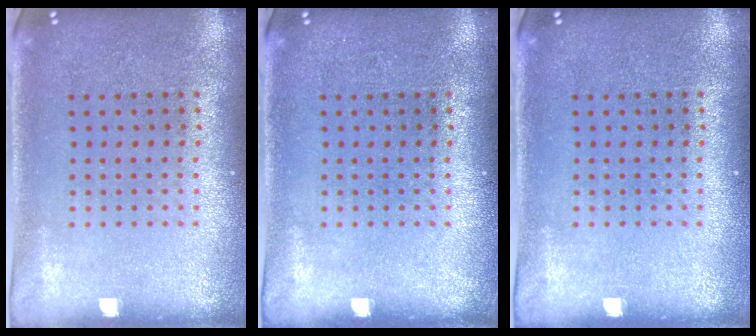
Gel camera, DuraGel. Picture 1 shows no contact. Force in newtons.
{"total": 0.0}
{"total": 0.0}